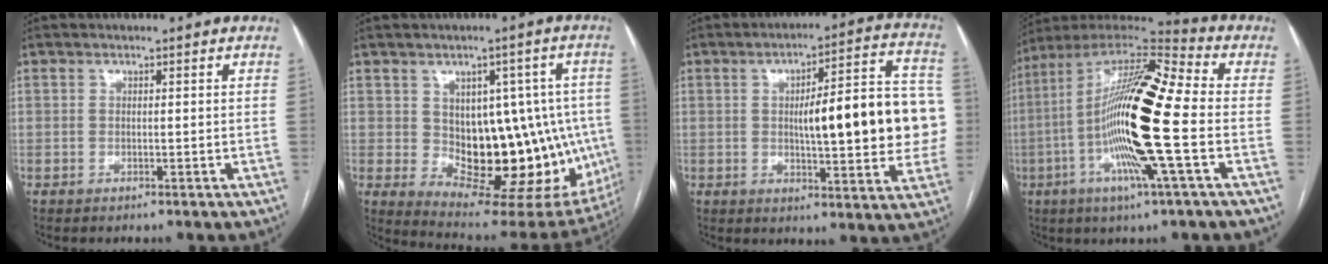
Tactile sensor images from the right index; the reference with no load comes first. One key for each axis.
{"total": 18.1, "fx": -1.1, "fy": 9.7, "fz": 15.3, "tx": -0.172, "ty": 0.015, "tz": 0.011}
{"total": 18.4, "fx": 0.4, "fy": 4.3, "fz": 17.9, "tx": -0.219, "ty": 0.034, "tz": 0.013}
{"total": 20.8, "fx": -3.3, "fy": 1.1, "fz": 20.5, "tx": -0.402, "ty": -0.009, "tz": -0.076}